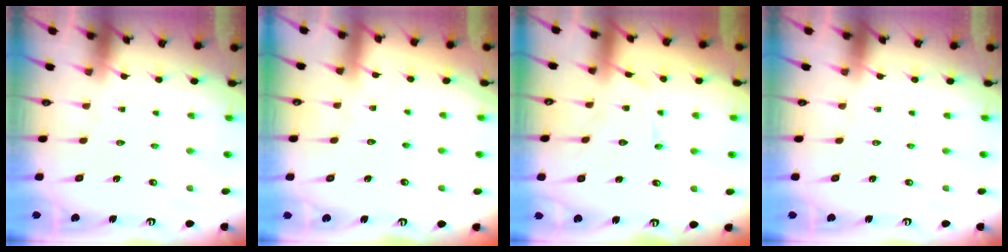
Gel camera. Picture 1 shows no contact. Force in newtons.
{"total": 2.8, "press": 2.7, "slide": 0.4}
{"total": 11.5, "press": 11.4, "slide": 0.3}
{"total": 0.0}